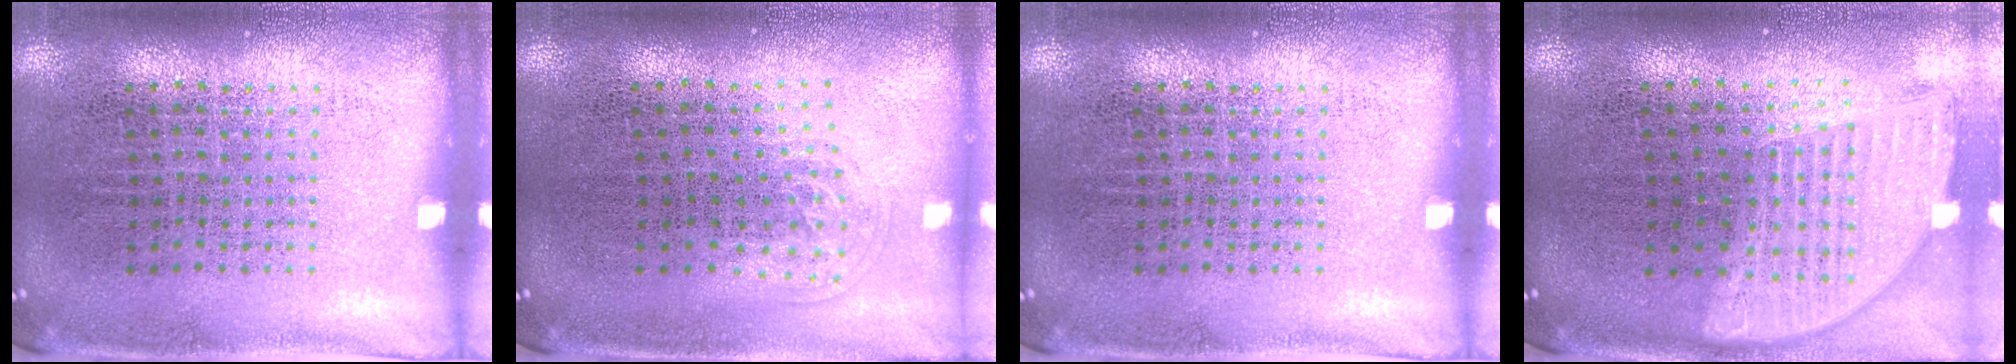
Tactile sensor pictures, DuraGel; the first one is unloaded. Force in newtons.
{"total": 0.9, "press": 0.6, "slide": 0.7}
{"total": 0.0}
{"total": 2.0, "press": 1.6, "slide": 1.2}